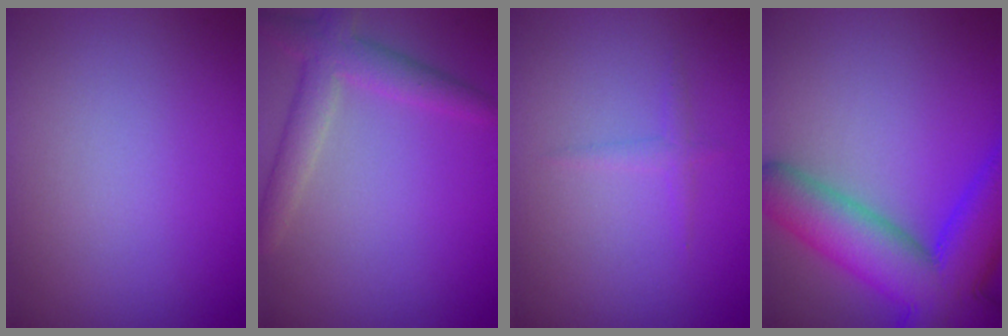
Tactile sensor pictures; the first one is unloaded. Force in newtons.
{"total": 3.5, "press": 3.5, "slide": 0.1}
{"total": 0.9, "press": 0.9, "slide": 0.0}
{"total": 10.7, "press": 10.7, "slide": 0.5}